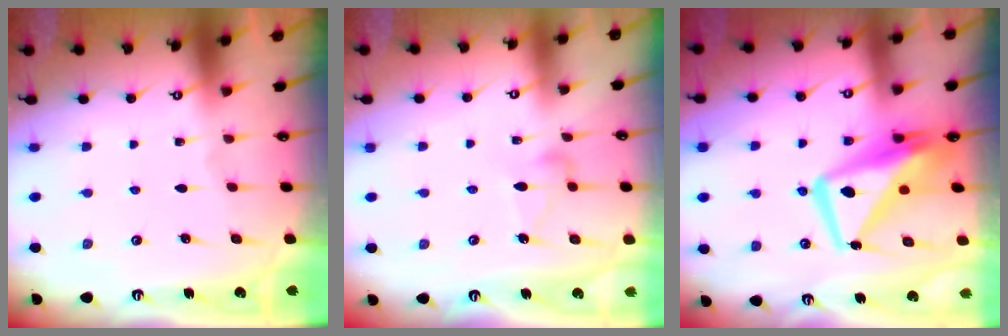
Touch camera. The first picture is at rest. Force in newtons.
{"total": 7.8, "press": 7.8, "slide": 0.4}
{"total": 12.7, "press": 12.6, "slide": 1.6}